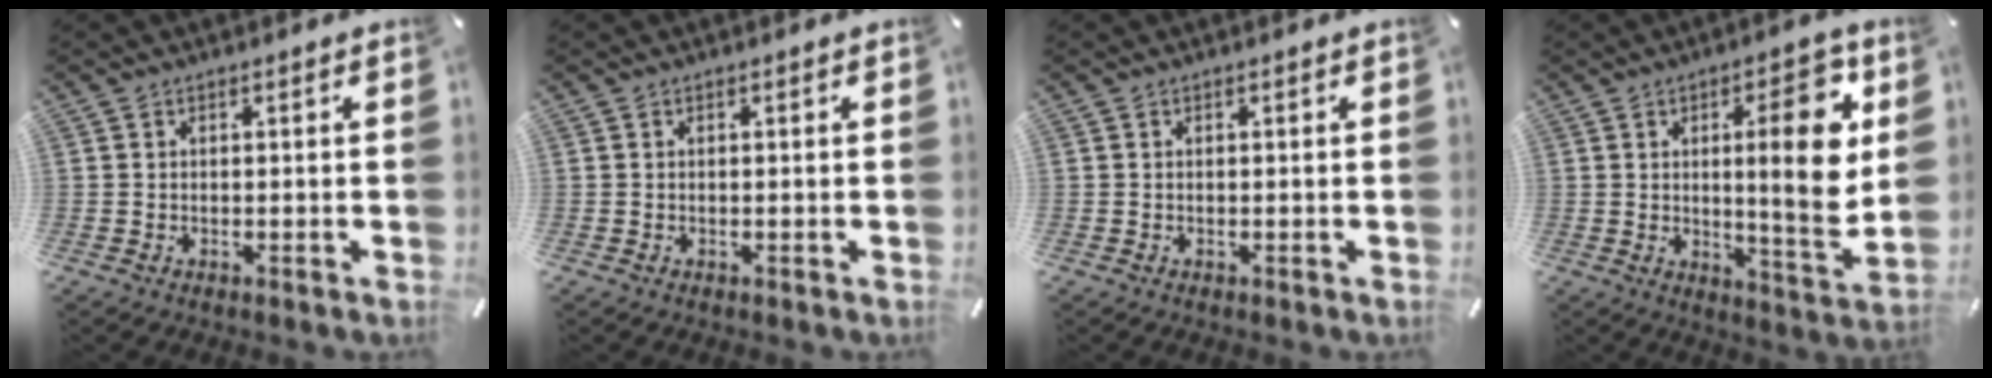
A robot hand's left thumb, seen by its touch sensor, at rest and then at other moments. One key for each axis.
{"total": 0.0}
{"total": 0.0}
{"total": 15.9, "fx": 3.5, "fy": 3.9, "fz": 15.0, "tx": -0.197, "ty": -0.018, "tz": 0.043}